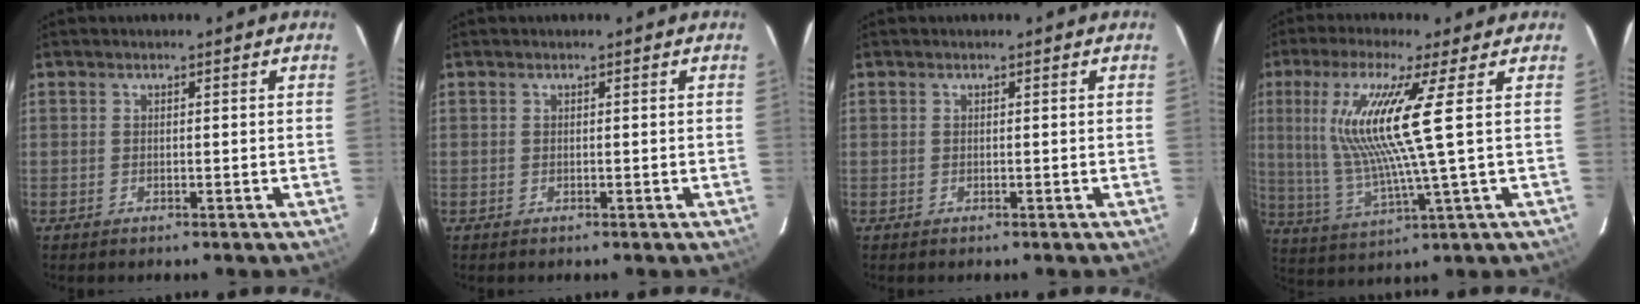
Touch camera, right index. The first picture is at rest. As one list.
[{"total": 0.0}, {"total": 0.0}, {"total": 14.7, "force": [4.3, 0.0, 14.1], "torque": [-0.266, -0.005, 0.090]}]